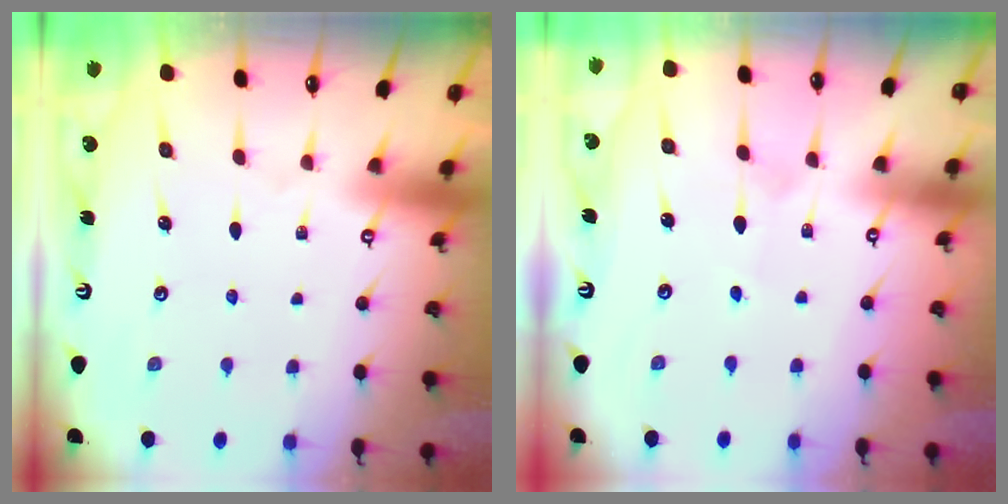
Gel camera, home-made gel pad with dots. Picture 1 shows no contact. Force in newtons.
{"total": 1.8, "press": 1.8, "slide": 0.2}